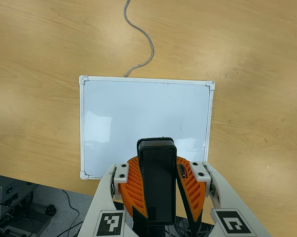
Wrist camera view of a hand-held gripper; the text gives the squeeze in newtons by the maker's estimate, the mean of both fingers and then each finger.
{"total": 12.6, "left": 11.5, "right": 13.8}